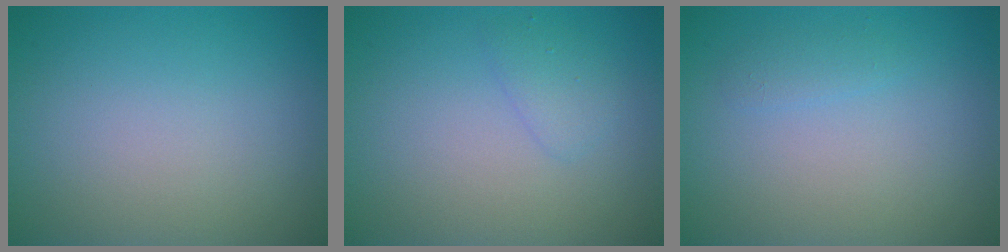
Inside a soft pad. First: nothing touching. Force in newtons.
{"total": 1.3, "press": 1.3, "slide": 0.0}
{"total": 0.9, "press": 0.9, "slide": 0.0}